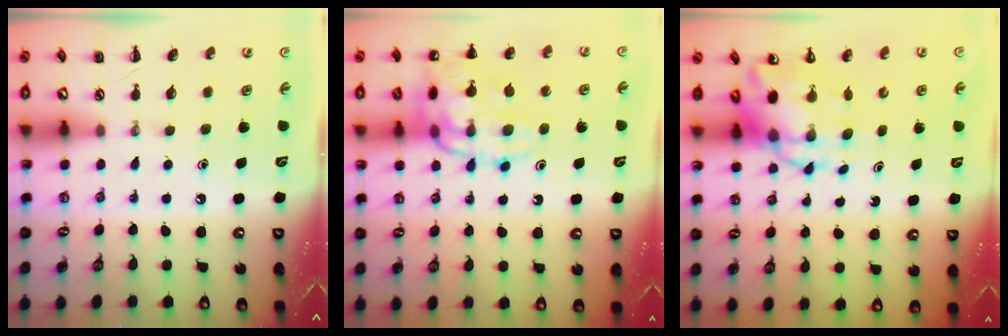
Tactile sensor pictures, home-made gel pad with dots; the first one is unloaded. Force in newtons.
{"total": 16.7, "press": 16.5, "slide": 2.5}
{"total": 8.9, "press": 8.5, "slide": 2.7}